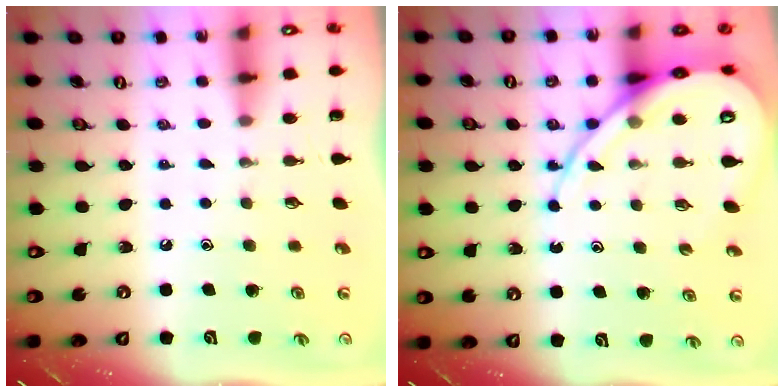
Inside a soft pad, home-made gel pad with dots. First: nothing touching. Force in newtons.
{"total": 13.2, "press": 13.1, "slide": 1.3}